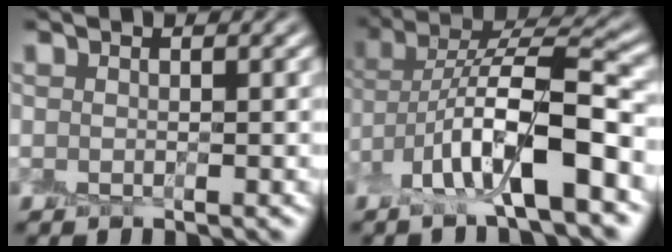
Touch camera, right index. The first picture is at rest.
{"total": 8.6, "force": [-3.2, 2.6, 7.6], "torque": [-0.135, 0.010, -0.060]}